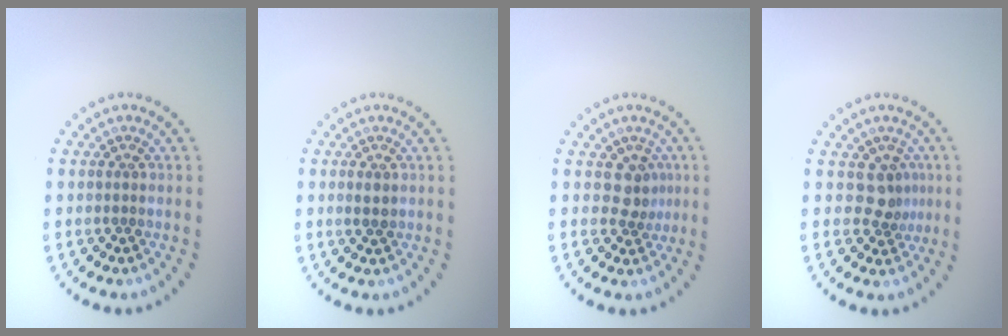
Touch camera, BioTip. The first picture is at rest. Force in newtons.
{"total": 1.1, "press": 1.1, "slide": 0.2}
{"total": 2.1, "press": 1.6, "slide": 1.4}
{"total": 2.2, "press": 1.7, "slide": 1.5}